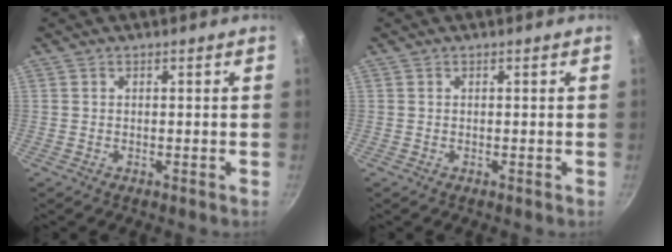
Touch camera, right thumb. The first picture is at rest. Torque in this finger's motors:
{"motor_torque": [-0.04, 0.04, -0.08, 0.03, 0.00]}